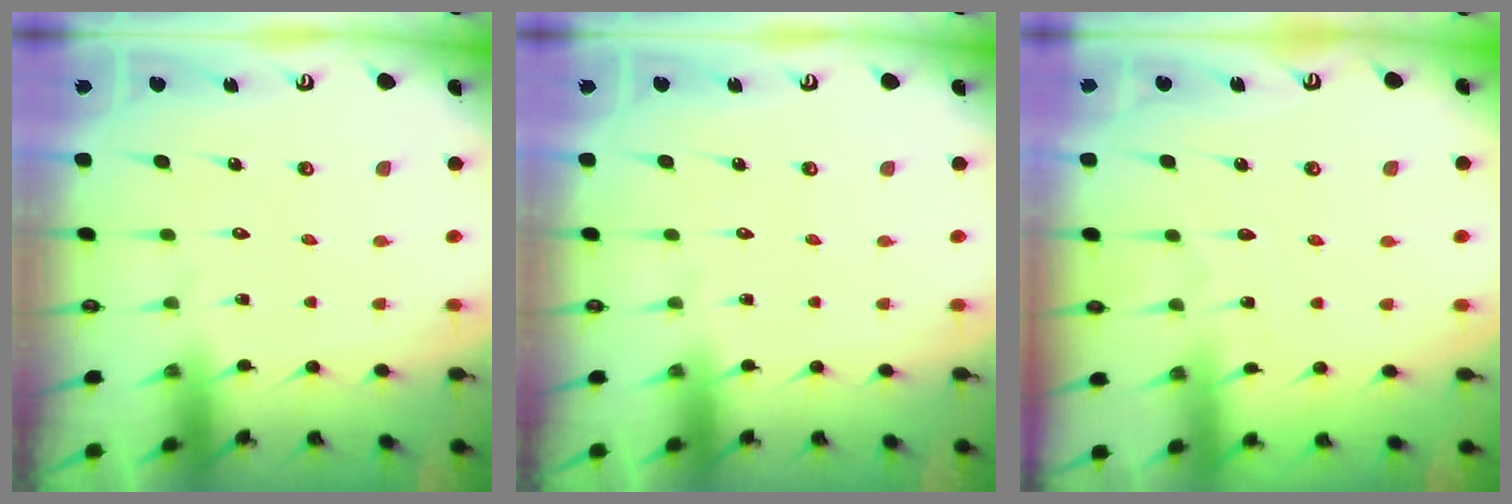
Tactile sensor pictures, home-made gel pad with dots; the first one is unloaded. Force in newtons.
{"total": 0.0}
{"total": 2.1, "press": 2.1, "slide": 0.3}